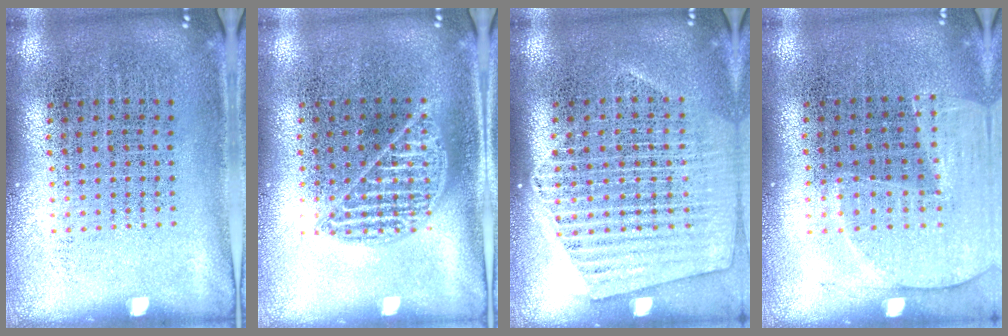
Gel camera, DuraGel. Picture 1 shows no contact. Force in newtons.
{"total": 0.9, "press": 0.9, "slide": 0.0}
{"total": 1.6, "press": 1.4, "slide": 0.6}
{"total": 1.5, "press": 1.4, "slide": 0.3}